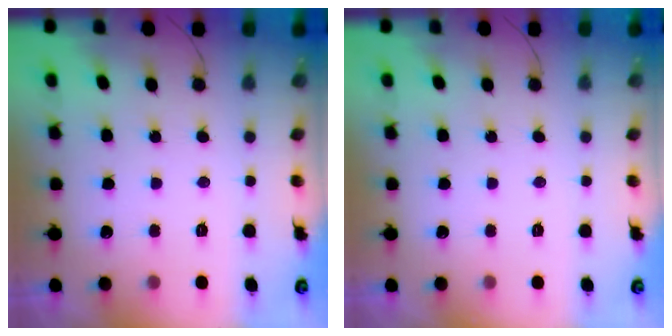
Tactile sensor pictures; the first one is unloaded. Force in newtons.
{"total": 0.0}